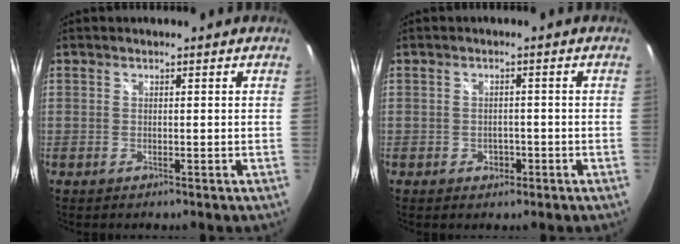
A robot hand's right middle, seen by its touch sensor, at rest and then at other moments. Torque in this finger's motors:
{"motor_torque": [0.23, -0.33, 0.04, 0.02]}